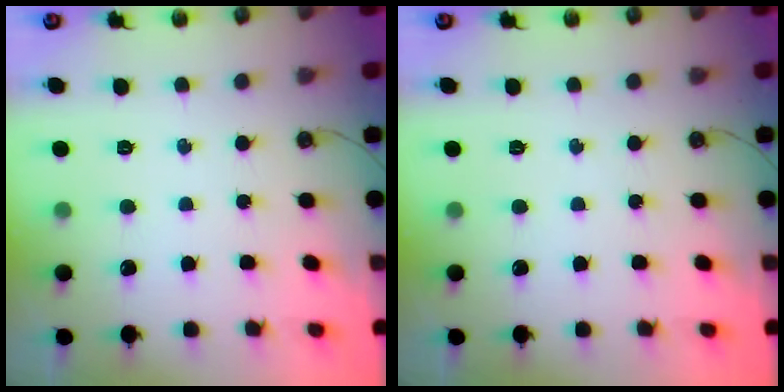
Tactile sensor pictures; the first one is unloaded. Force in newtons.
{"total": 0.0}